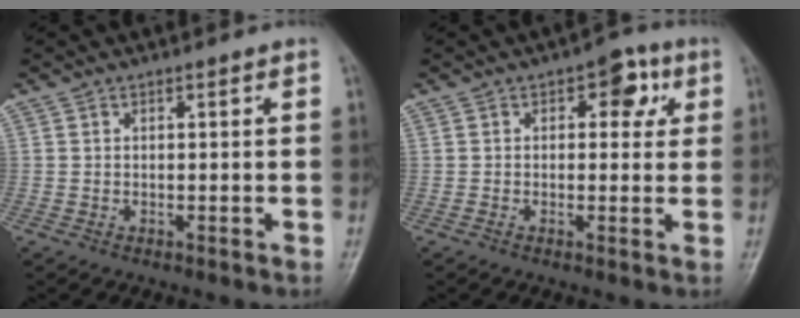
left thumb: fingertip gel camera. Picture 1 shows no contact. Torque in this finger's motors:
{"motor_torque": [0.35, 0.17, 0.19, -0.51, 0.01]}